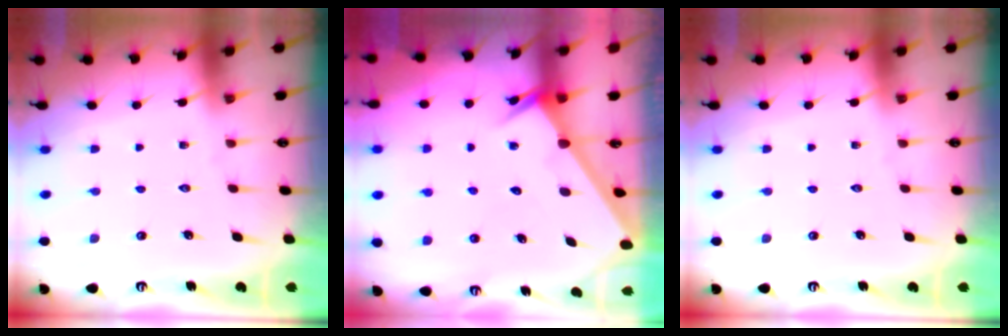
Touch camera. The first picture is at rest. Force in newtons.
{"total": 2.6, "press": 2.6, "slide": 0.0}
{"total": 0.0}